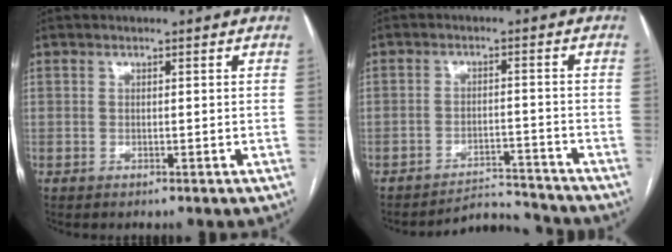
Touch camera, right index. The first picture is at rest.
{"total": 5.6, "force": [-5.5, 0.1, -1.2], "torque": [0.022, 0.016, -0.084]}